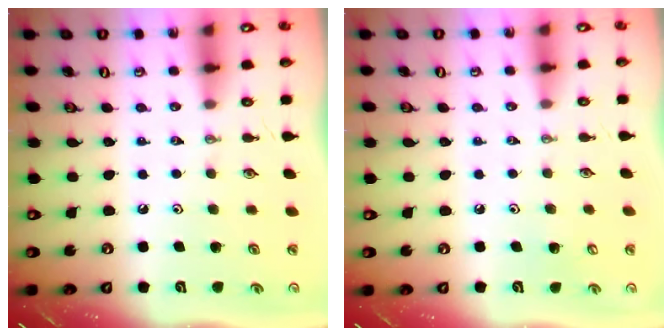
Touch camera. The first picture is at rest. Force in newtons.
{"total": 3.3, "press": 3.3, "slide": 0.2}